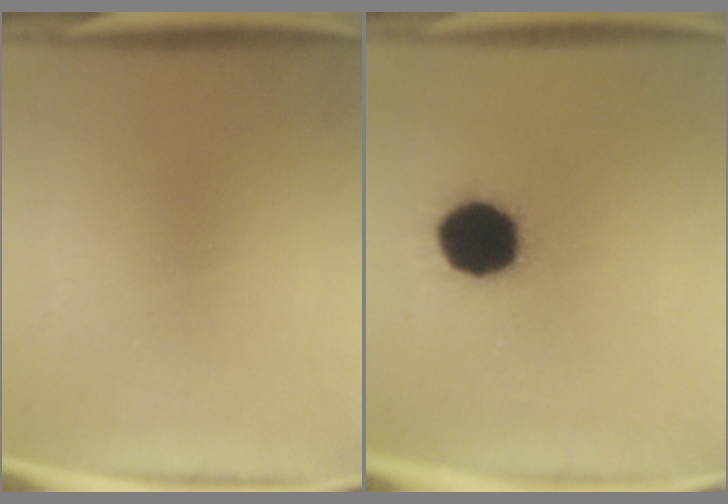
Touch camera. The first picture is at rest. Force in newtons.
{"total": 18.4}